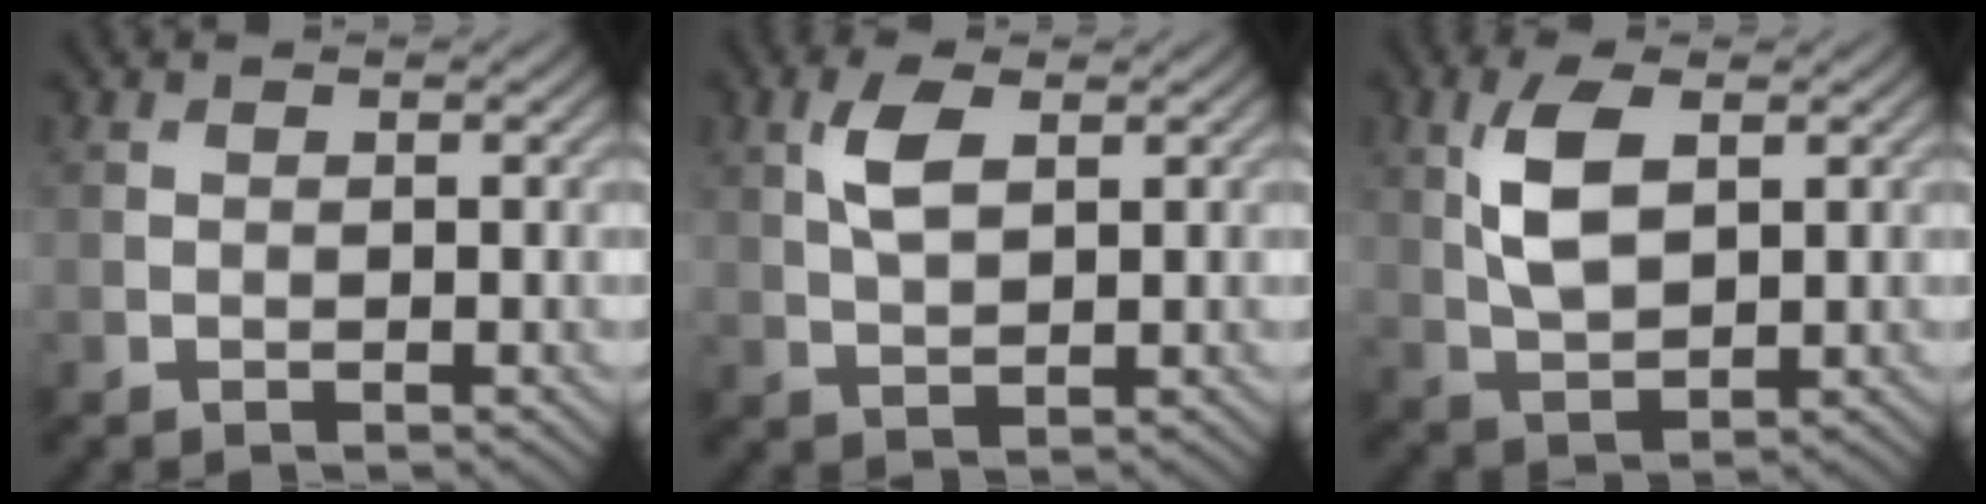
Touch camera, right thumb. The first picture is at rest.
{"total": 3.9, "force": [1.5, 1.8, 3.2], "torque": [-0.076, 0.006, 0.030]}
{"total": 6.2, "force": [1.9, 2.9, 5.2], "torque": [-0.116, 0.003, 0.040]}